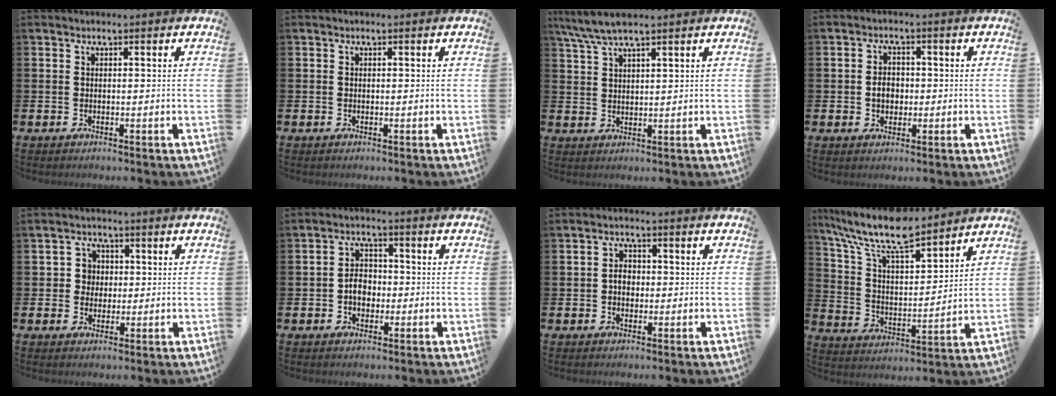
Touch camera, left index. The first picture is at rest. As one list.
[{"total": 0.0}, {"total": 5.2, "force": [4.3, 0.5, 2.8], "torque": [-0.063, -0.008, 0.077]}, {"total": 2.8, "force": [-0.3, 2.3, 1.6], "torque": [-0.010, -0.003, -0.014]}, {"total": 3.0, "force": [0.7, 2.9, 0.6], "torque": [-0.009, 0.006, 0.005]}, {"total": 3.6, "force": [-0.9, 2.6, 2.3], "torque": [-0.029, 0.000, -0.022]}, {"total": 2.5, "force": [-0.2, 1.8, 1.7], "torque": [-0.008, -0.003, -0.011]}, {"total": 11.3, "force": [9.8, 2.4, 5.0], "torque": [-0.133, -0.050, 0.173]}]